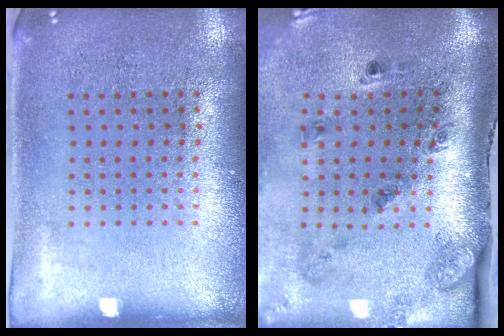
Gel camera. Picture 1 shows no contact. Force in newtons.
{"total": 2.5, "press": 1.7, "slide": 1.8}